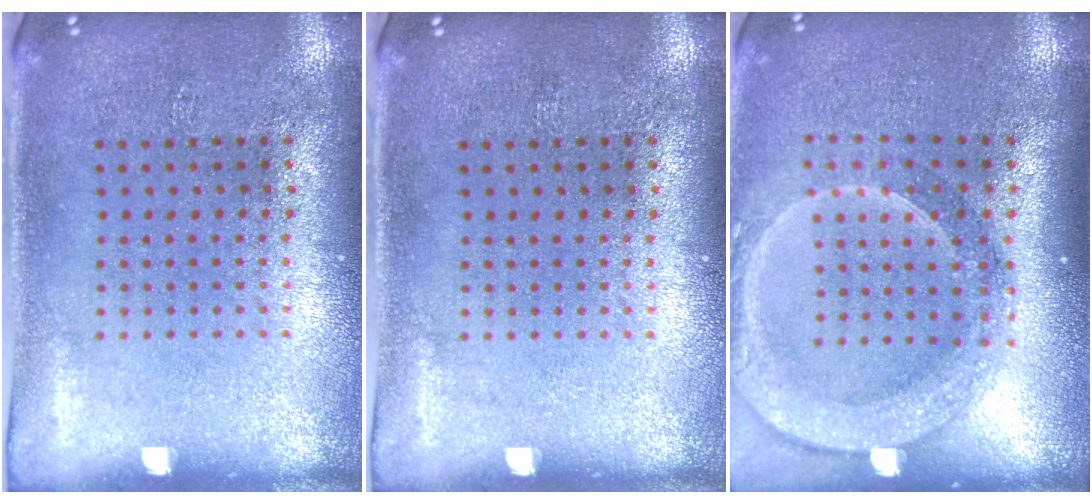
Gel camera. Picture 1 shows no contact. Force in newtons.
{"total": 0.0}
{"total": 2.4, "press": 1.9, "slide": 1.4}